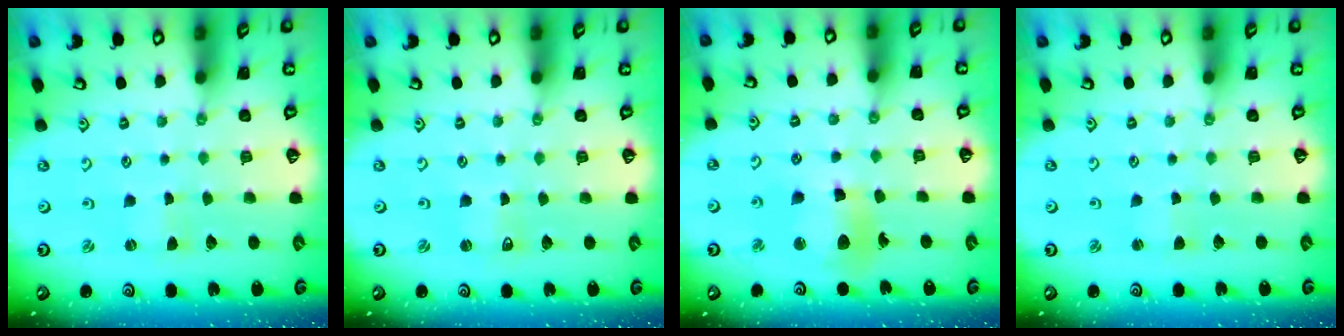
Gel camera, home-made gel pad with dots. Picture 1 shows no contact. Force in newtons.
{"total": 0.0}
{"total": 11.5, "press": 11.2, "slide": 2.7}
{"total": 1.6, "press": 1.6, "slide": 0.2}